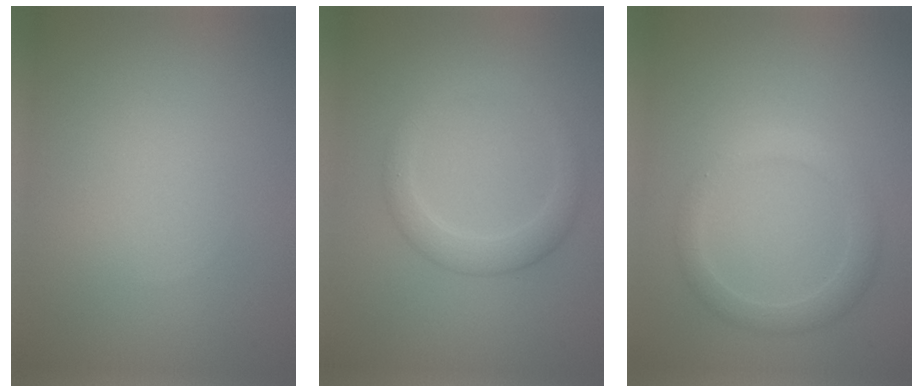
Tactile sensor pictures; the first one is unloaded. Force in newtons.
{"total": 2.5, "press": 2.5, "slide": 0.2}
{"total": 2.3, "press": 2.3, "slide": 0.1}